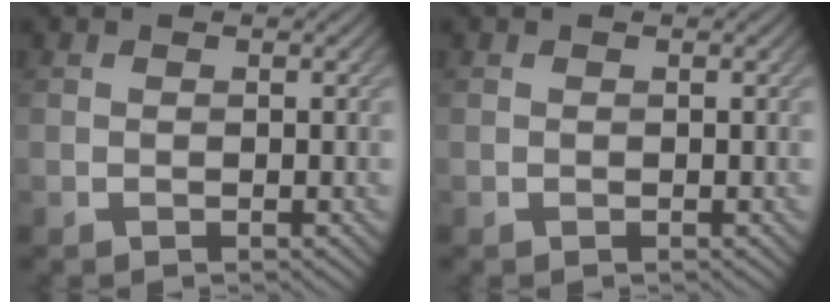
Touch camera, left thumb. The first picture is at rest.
{"total": 0.0}